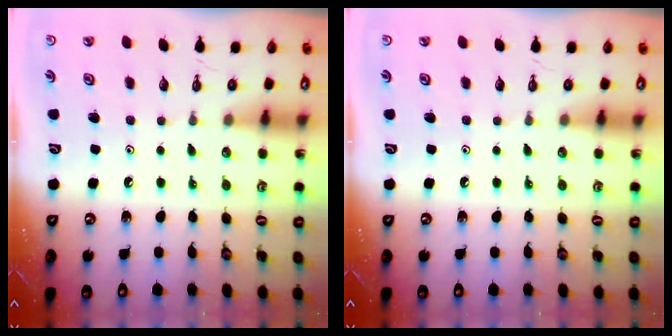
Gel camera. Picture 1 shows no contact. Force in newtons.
{"total": 0.0}